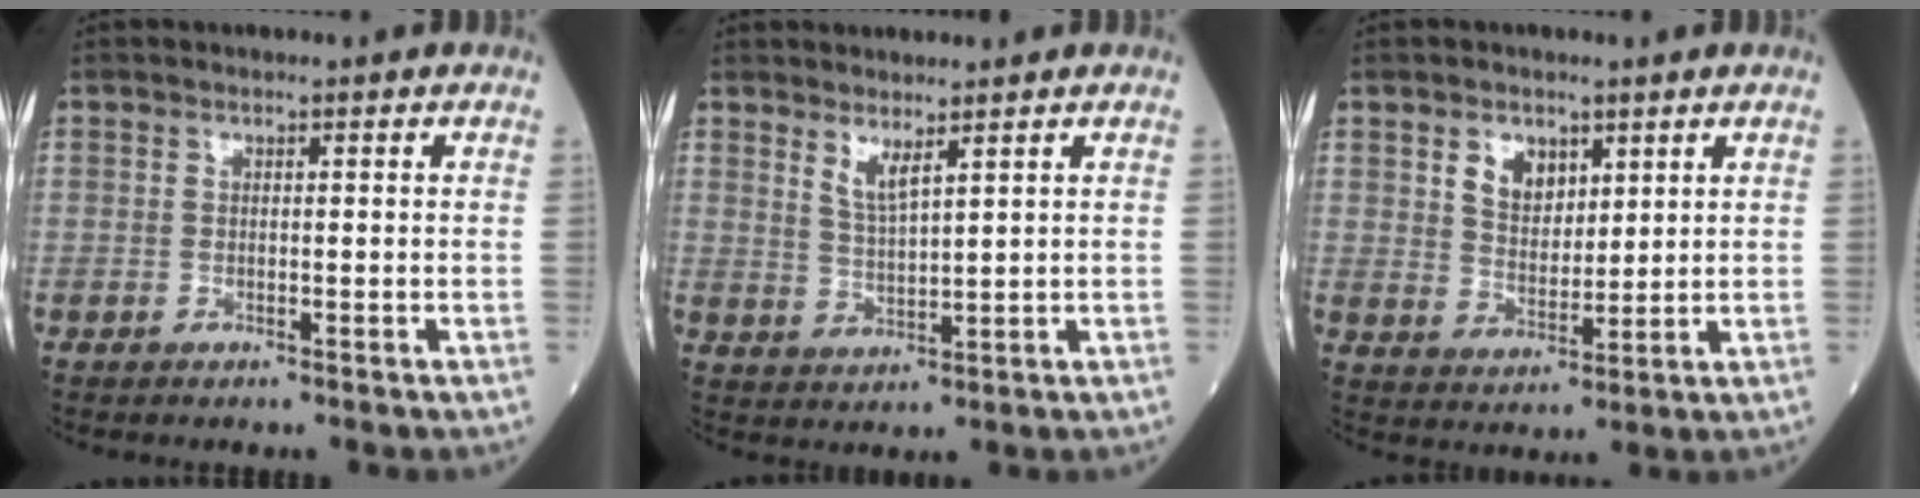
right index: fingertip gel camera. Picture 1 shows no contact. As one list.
[{"total": 3.2, "force": [2.3, 0.2, 2.3], "torque": [-0.048, -0.015, 0.049]}, {"total": 5.3, "force": [2.7, 3.4, 3.1], "torque": [-0.057, 0.004, 0.054]}]